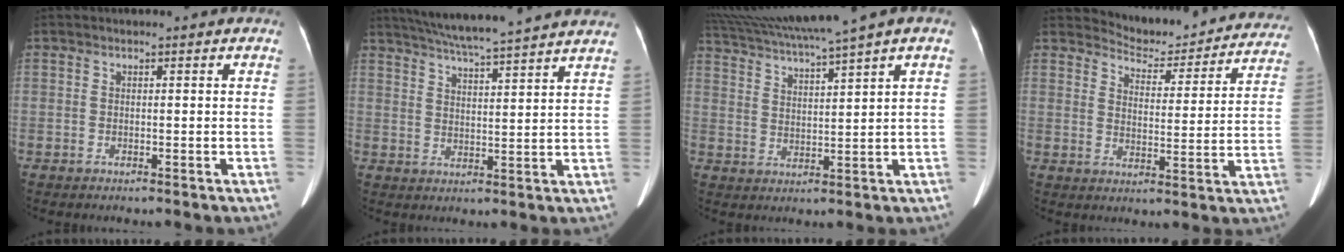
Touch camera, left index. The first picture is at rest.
{"total": 18.1, "force": [16.0, -0.6, 8.3], "torque": [-0.145, 0.010, 0.219]}
{"total": 12.6, "force": [10.2, -1.6, 7.3], "torque": [-0.131, 0.020, 0.163]}
{"total": 15.8, "force": [15.2, 3.6, 2.3], "torque": [-0.011, -0.034, 0.174]}